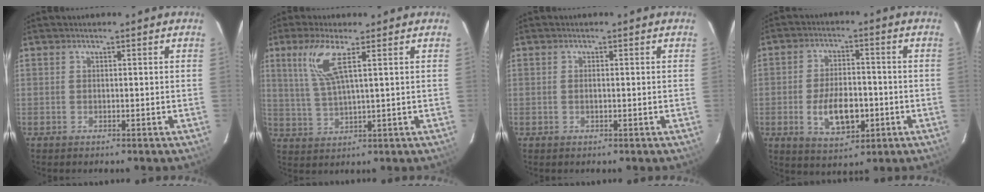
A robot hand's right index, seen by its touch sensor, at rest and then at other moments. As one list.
[{"total": 7.5, "force": [3.4, 1.0, 6.6], "torque": [-0.145, 0.001, 0.075]}, {"total": 0.9, "force": [-0.1, 0.2, 0.9], "torque": [-0.019, 0.001, -0.003]}, {"total": 10.1, "force": [-2.7, 5.2, 8.2], "torque": [-0.160, 0.000, -0.035]}]